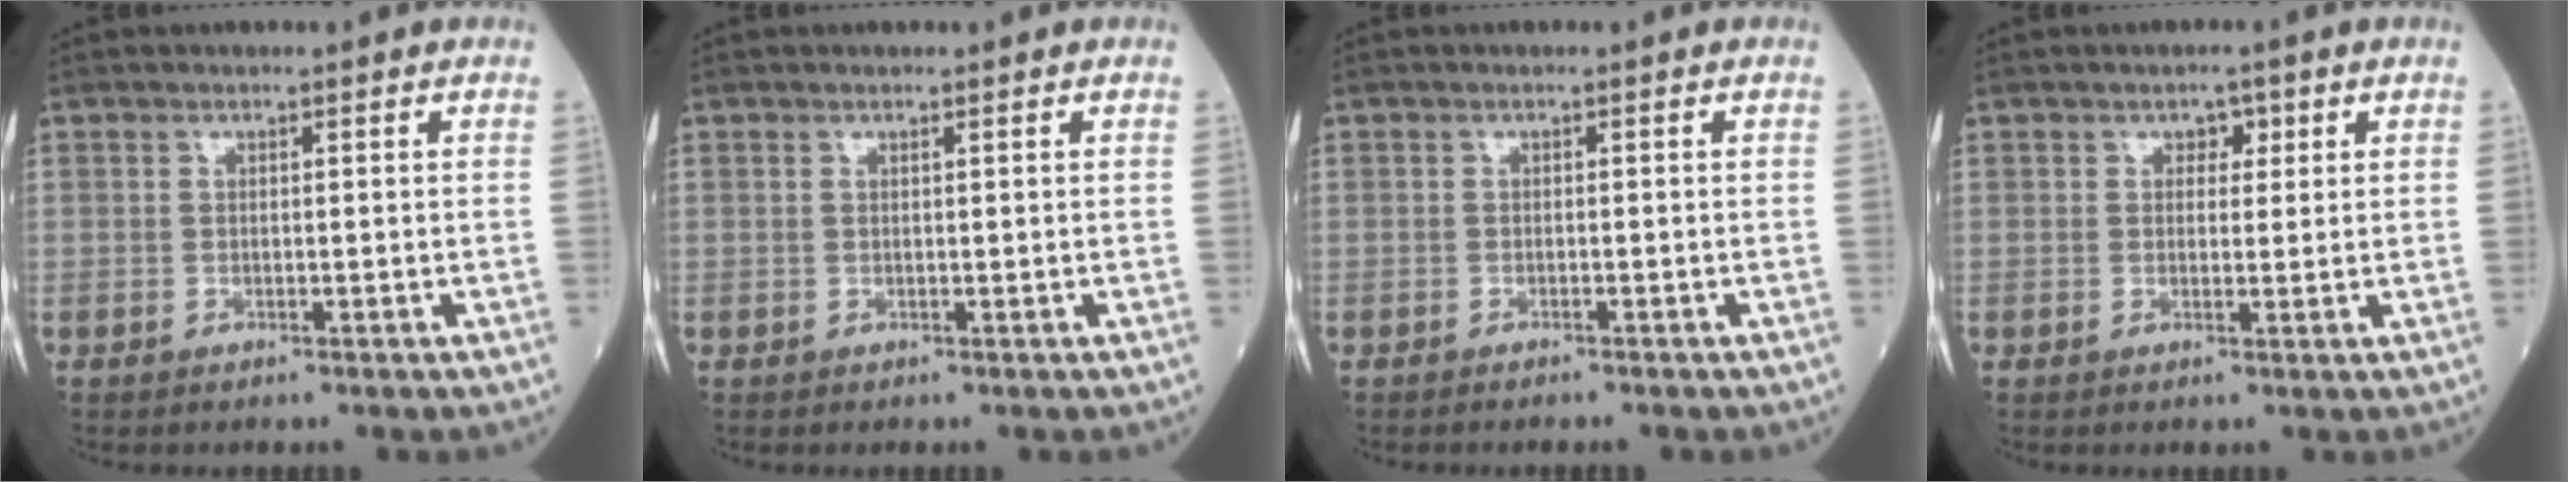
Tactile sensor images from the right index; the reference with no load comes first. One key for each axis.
{"total": 0.0}
{"total": 2.1, "fx": -1.9, "fy": 0.3, "fz": 0.8, "tx": -0.017, "ty": -0.005, "tz": -0.022}
{"total": 2.2, "fx": 0.9, "fy": 1.4, "fz": 1.3, "tx": -0.021, "ty": 0.008, "tz": 0.013}